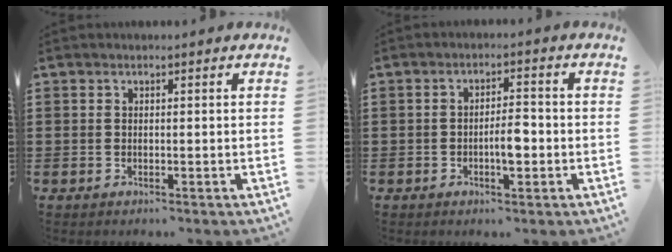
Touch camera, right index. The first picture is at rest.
{"total": 4.1, "force": [-1.0, 1.4, 3.8], "torque": [-0.073, 0.004, -0.021]}